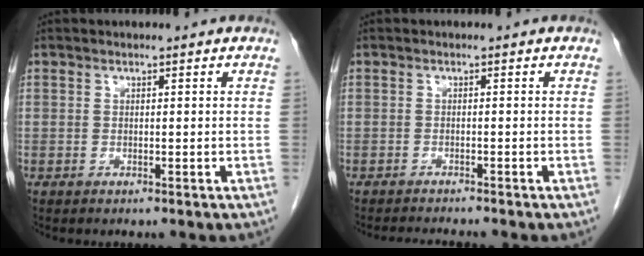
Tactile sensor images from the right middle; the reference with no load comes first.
{"total": 3.2, "force": [-3.1, -0.4, 0.9], "torque": [-0.013, -0.013, -0.045]}